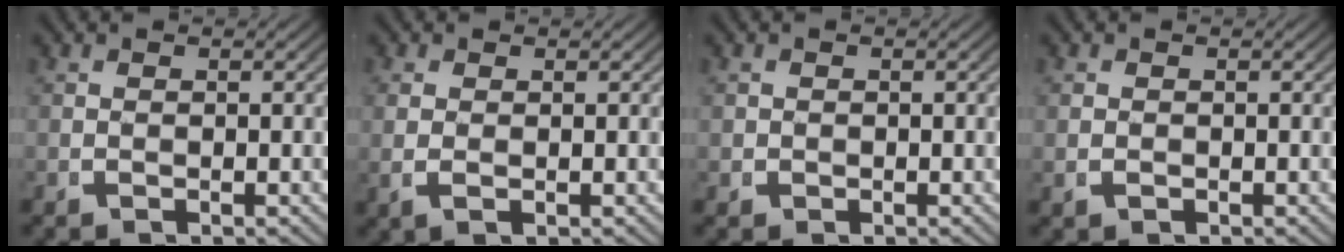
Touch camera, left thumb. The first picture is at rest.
{"total": 1.1, "force": [0.4, 0.3, 1.0], "torque": [-0.028, -0.007, 0.014]}
{"total": 0.9, "force": [0.1, 0.9, 0.1], "torque": [-0.004, -0.006, 0.002]}
{"total": 0.7, "force": [-0.1, 0.6, 0.4], "torque": [-0.011, -0.006, 0.003]}